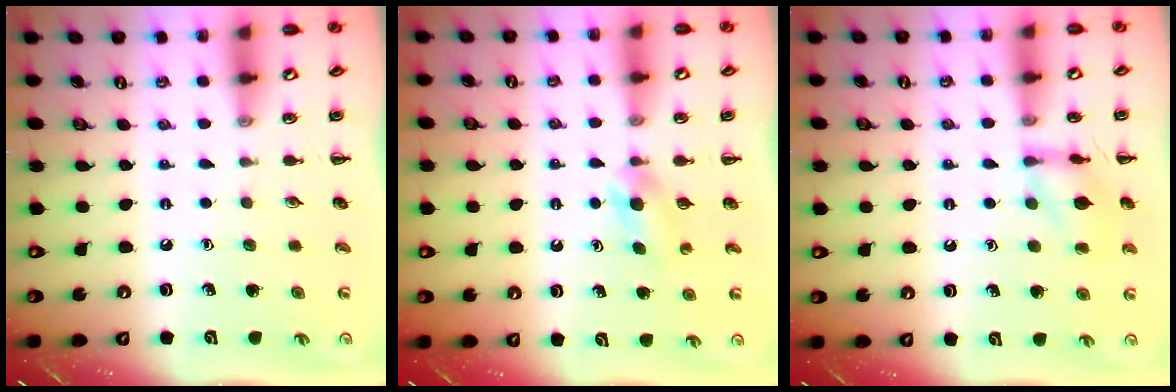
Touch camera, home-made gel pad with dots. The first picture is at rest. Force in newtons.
{"total": 3.4, "press": 3.2, "slide": 1.2}
{"total": 10.8, "press": 10.8, "slide": 0.4}